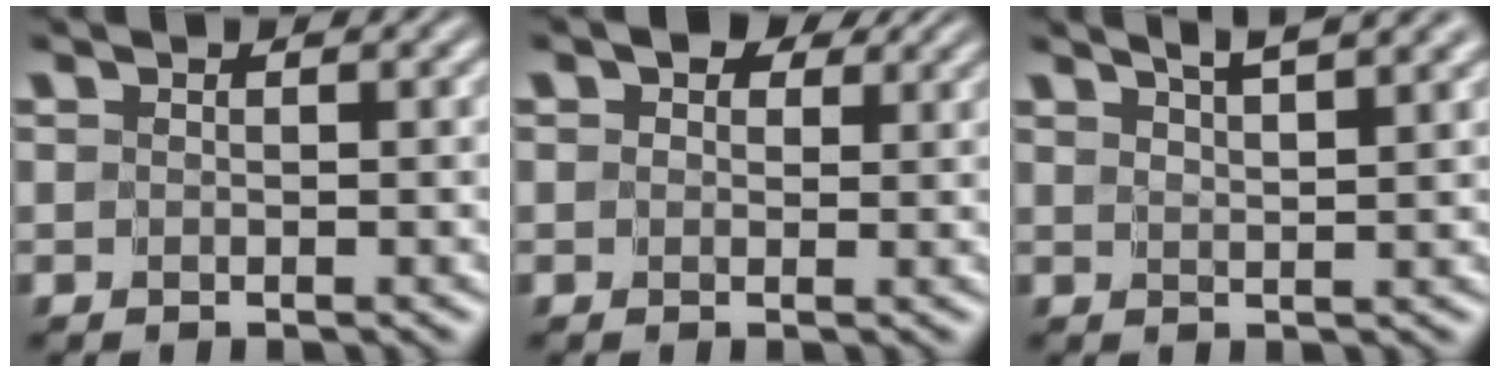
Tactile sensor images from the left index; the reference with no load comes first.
{"total": 3.0, "force": [1.6, 1.7, 1.9], "torque": [-0.023, 0.002, 0.014]}
{"total": 5.3, "force": [4.2, 1.1, 3.1], "torque": [-0.012, 0.027, 0.033]}